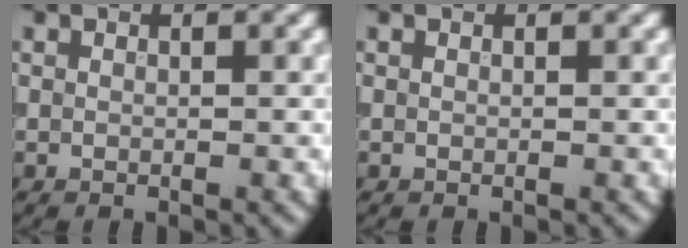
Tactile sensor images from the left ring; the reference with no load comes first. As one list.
[{"total": 0.0}]